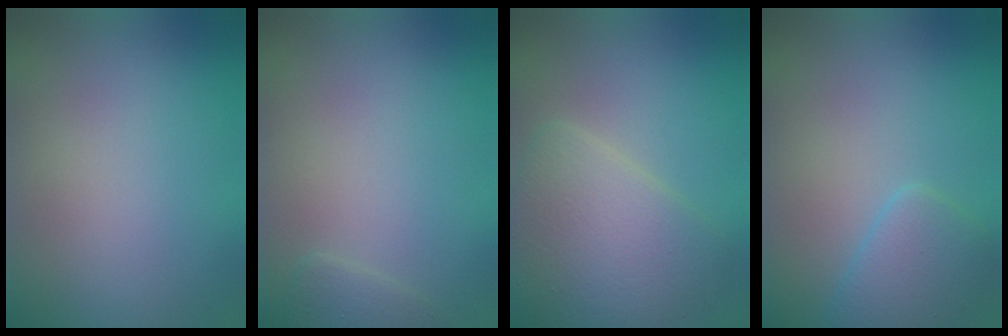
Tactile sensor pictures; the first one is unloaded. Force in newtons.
{"total": 1.1, "press": 1.1, "slide": 0.1}
{"total": 5.3, "press": 5.3, "slide": 0.1}
{"total": 2.8, "press": 2.8, "slide": 0.1}